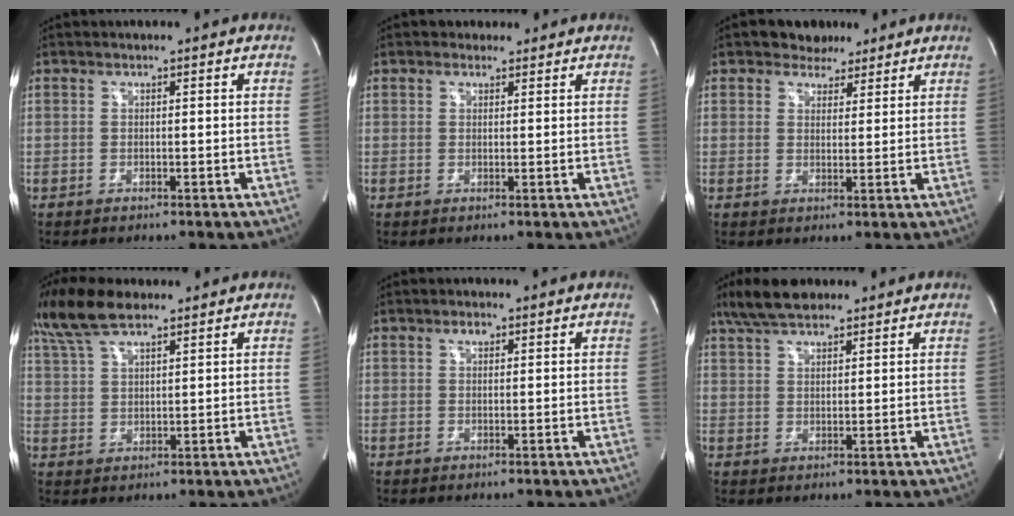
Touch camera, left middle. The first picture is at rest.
{"total": 1.8, "force": [1.4, 1.2, 0.1], "torque": [-0.004, 0.012, 0.018]}
{"total": 4.5, "force": [3.4, 2.8, 0.9], "torque": [-0.012, 0.011, 0.053]}
{"total": 8.6, "force": [6.7, 2.3, 4.9], "torque": [-0.110, 0.024, 0.131]}
{"total": 1.3, "force": [0.7, 0.7, 0.8], "torque": [-0.016, 0.004, 0.010]}
{"total": 7.3, "force": [5.7, 2.4, 3.8], "torque": [-0.081, 0.021, 0.108]}